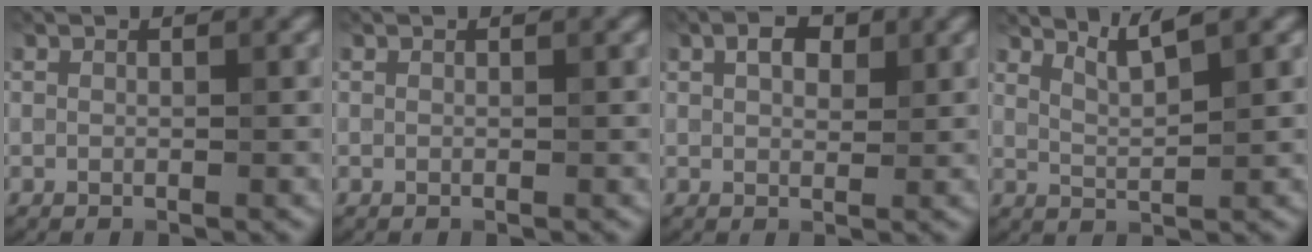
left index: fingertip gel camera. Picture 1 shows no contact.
{"total": 0.0}
{"total": 2.4, "force": [1.0, 1.4, 1.7], "torque": [-0.030, 0.005, 0.018]}
{"total": 2.8, "force": [2.3, 0.4, 1.6], "torque": [-0.021, 0.002, 0.046]}